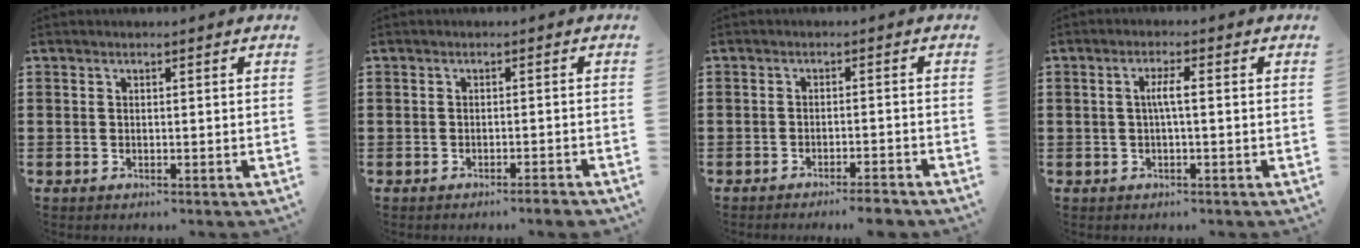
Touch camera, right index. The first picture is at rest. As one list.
[{"total": 1.5, "force": [-1.3, 0.0, 0.7], "torque": [-0.012, -0.002, -0.025]}, {"total": 2.7, "force": [-2.5, -0.4, 1.1], "torque": [-0.021, -0.003, -0.048]}, {"total": 2.7, "force": [-0.2, 0.3, 2.7], "torque": [-0.051, -0.001, -0.007]}]